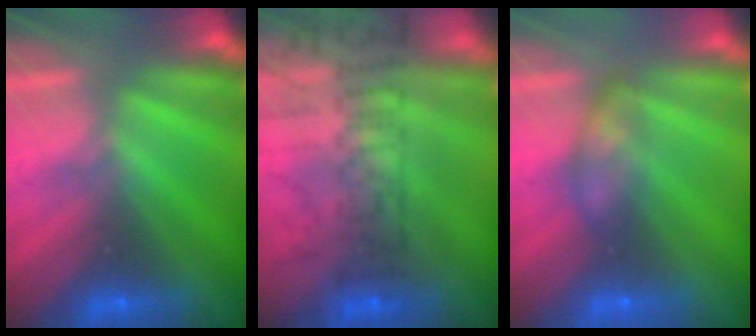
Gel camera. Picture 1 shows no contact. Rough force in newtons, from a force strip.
{"total": 10.7}
{"total": 2.3}